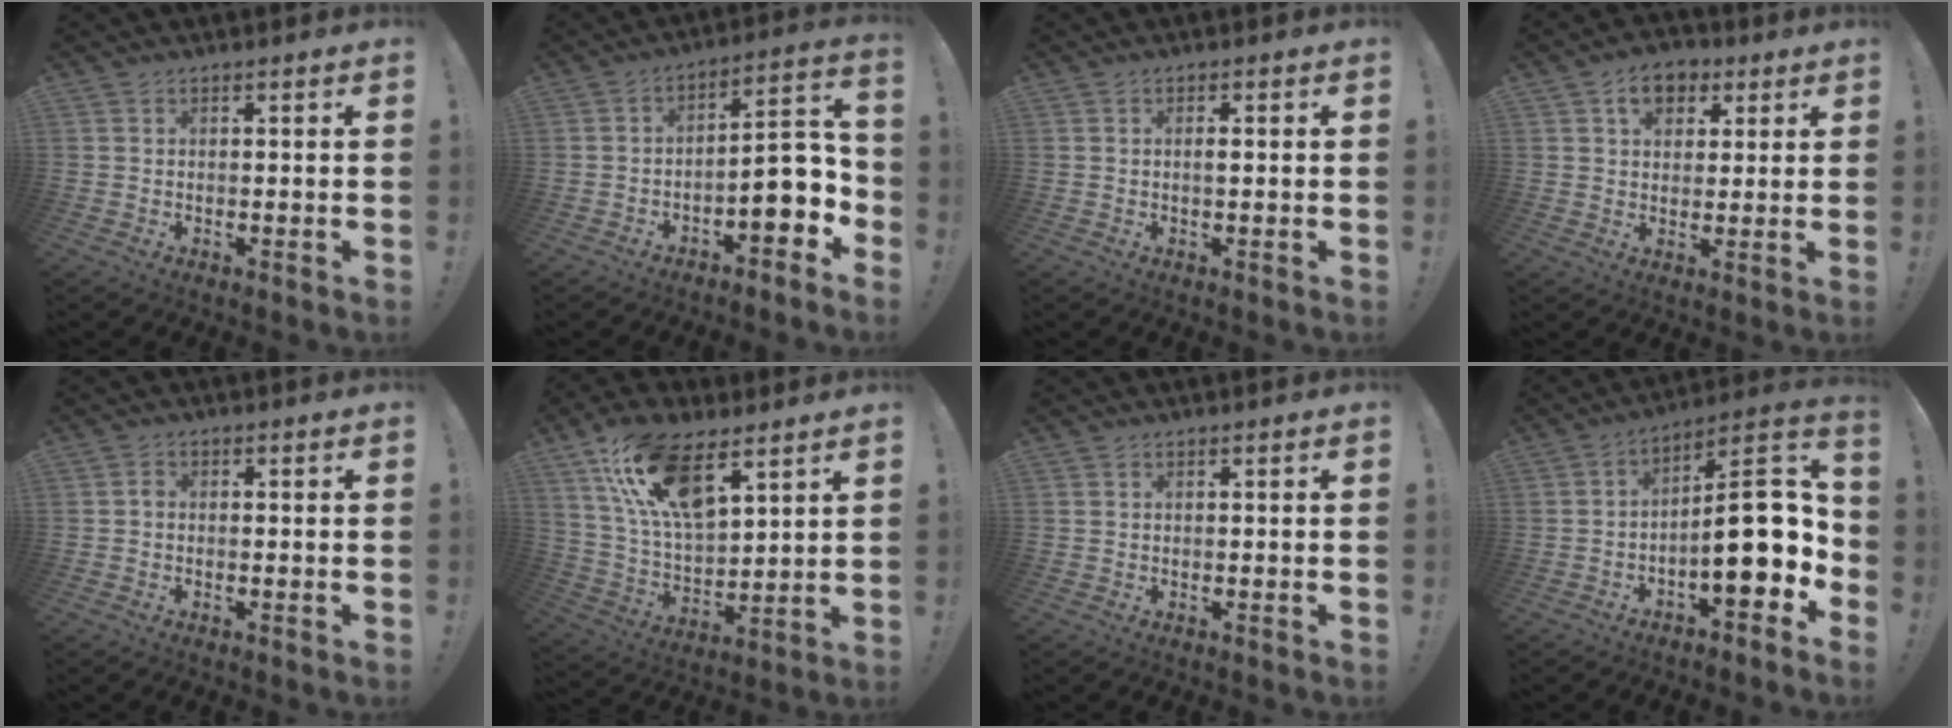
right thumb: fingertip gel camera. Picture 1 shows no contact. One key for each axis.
{"total": 11.7, "fx": -3.3, "fy": 5.2, "fz": 10.0, "tx": -0.121, "ty": 0.014, "tz": -0.056}
{"total": 1.3, "fx": -0.3, "fy": 0.2, "fz": 1.3, "tx": -0.018, "ty": -0.001, "tz": -0.009}
{"total": 7.9, "fx": 3.5, "fy": 5.9, "fz": 3.9, "tx": -0.053, "ty": -0.004, "tz": 0.065}
{"total": 1.0, "fx": -0.5, "fy": 0.7, "fz": 0.6, "tx": -0.012, "ty": 0.006, "tz": -0.009}
{"total": 17.6, "fx": 10.3, "fy": 7.6, "fz": 12.0, "tx": -0.233, "ty": -0.047, "tz": 0.185}
{"total": 0.0}
{"total": 18.0, "fx": -2.7, "fy": 6.6, "fz": 16.5, "tx": -0.239, "ty": 0.021, "tz": -0.036}